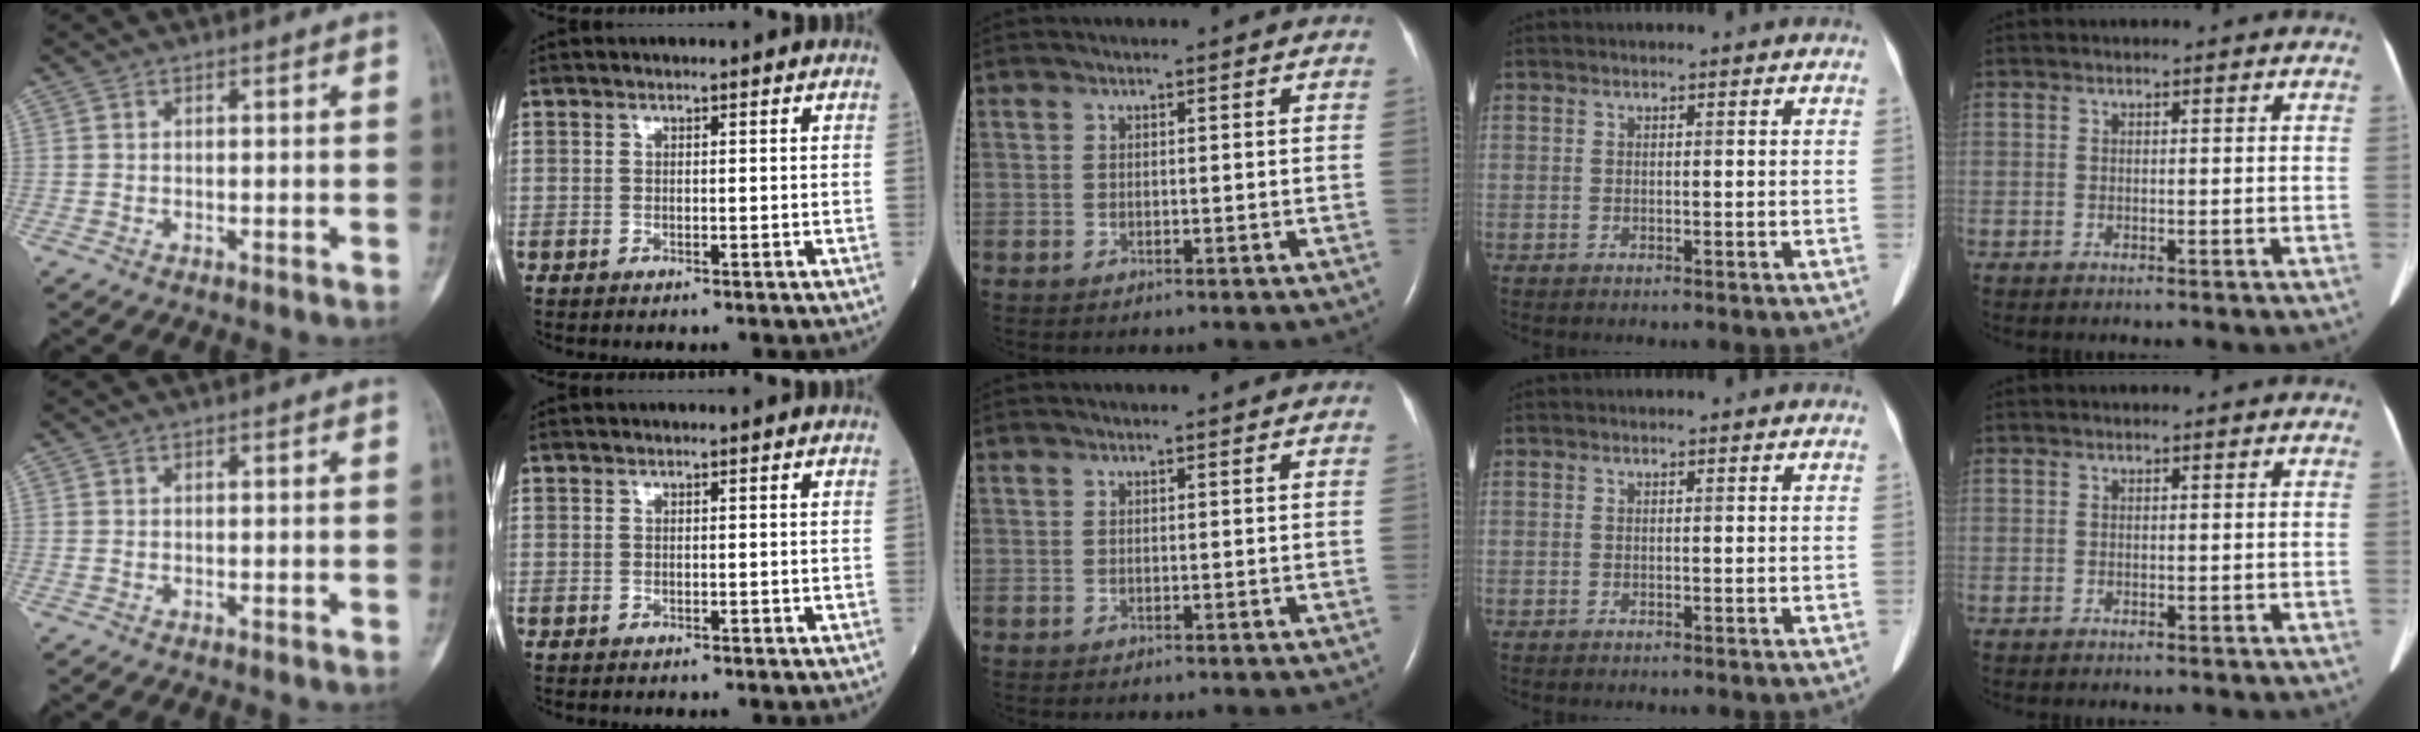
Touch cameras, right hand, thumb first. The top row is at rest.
{}